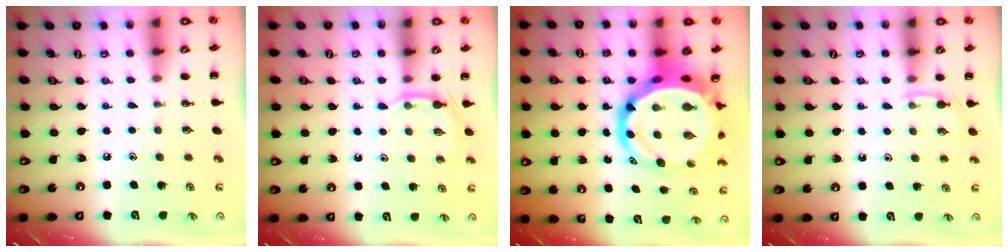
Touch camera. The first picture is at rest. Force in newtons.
{"total": 5.4, "press": 5.4, "slide": 1.0}
{"total": 14.2, "press": 13.7, "slide": 4.0}
{"total": 4.1, "press": 3.9, "slide": 1.2}